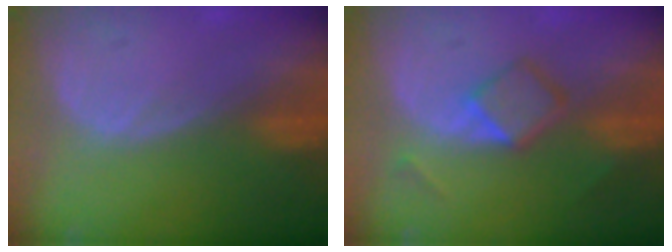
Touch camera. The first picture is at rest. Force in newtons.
{"total": 4.6, "press": 4.5, "slide": 1.0}